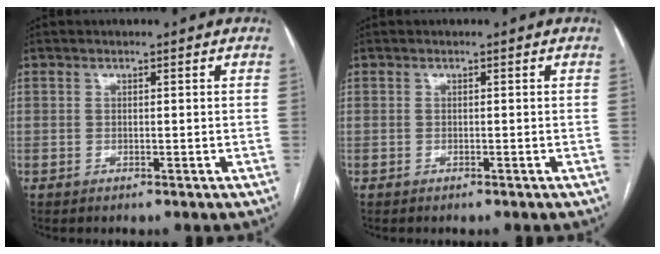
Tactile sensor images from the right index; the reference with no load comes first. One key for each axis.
{"total": 0.0}